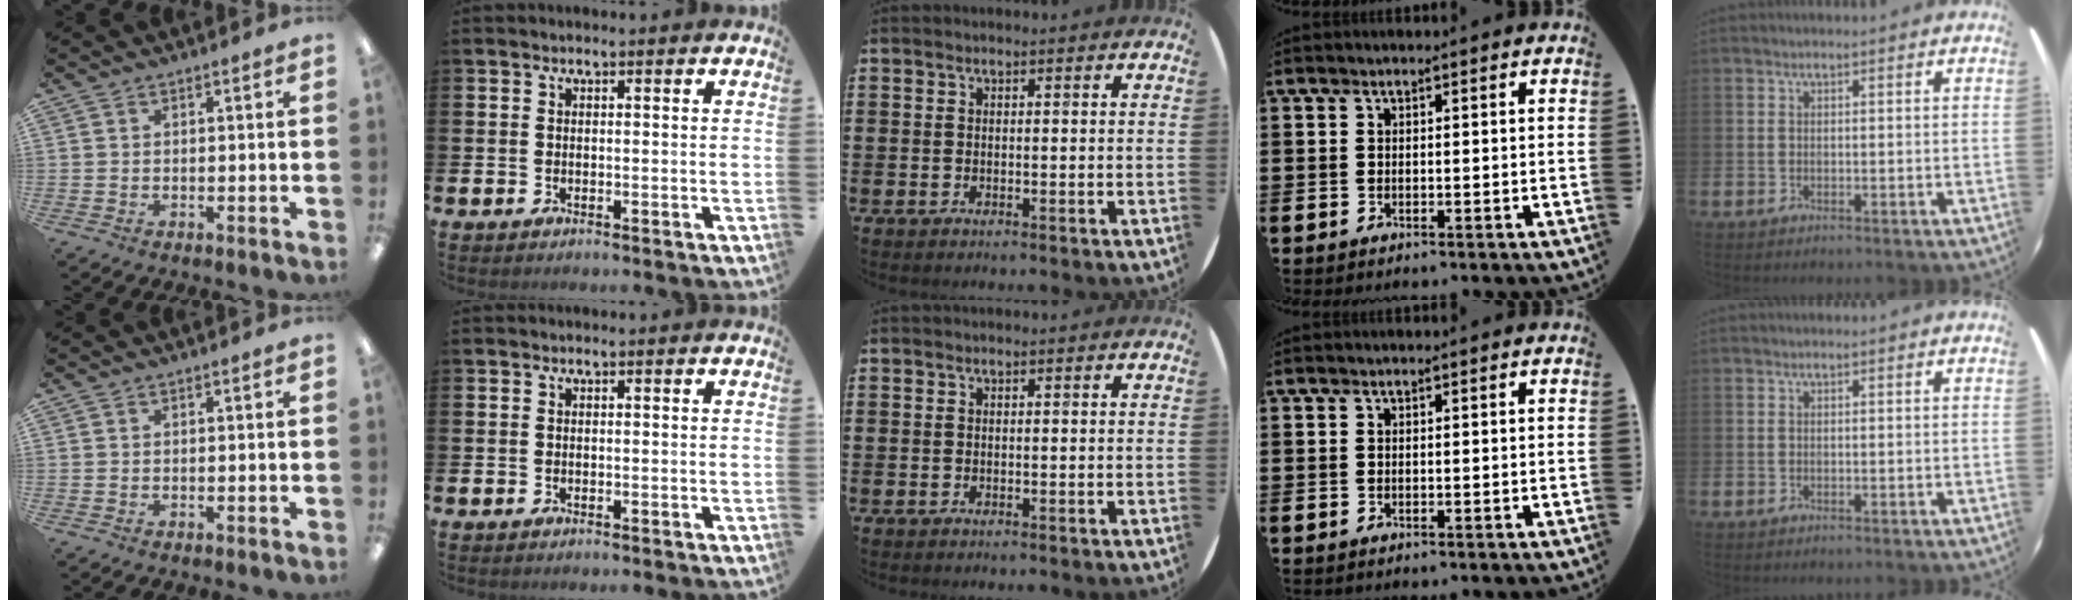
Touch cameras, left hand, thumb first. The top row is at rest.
{}